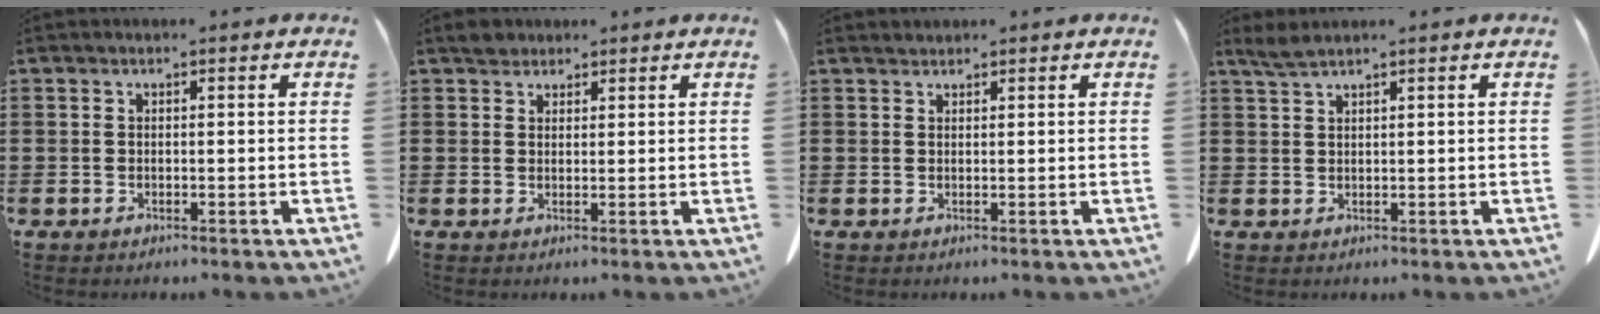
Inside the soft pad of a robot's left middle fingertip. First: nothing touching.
{"total": 2.2, "force": [1.9, 1.1, 0.3], "torque": [-0.004, 0.002, 0.037]}
{"total": 0.8, "force": [0.8, 0.2, 0.0], "torque": [-0.002, -0.001, 0.017]}
{"total": 2.0, "force": [1.6, 0.1, 1.2], "torque": [-0.028, 0.000, 0.031]}